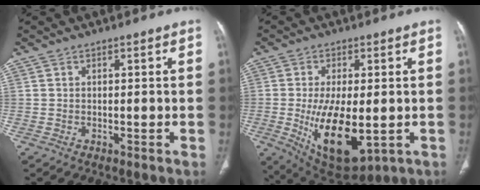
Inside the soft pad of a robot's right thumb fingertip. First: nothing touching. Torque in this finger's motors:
{"motor_torque": [-0.18, 1.60, 1.49, -0.17, 0.13]}